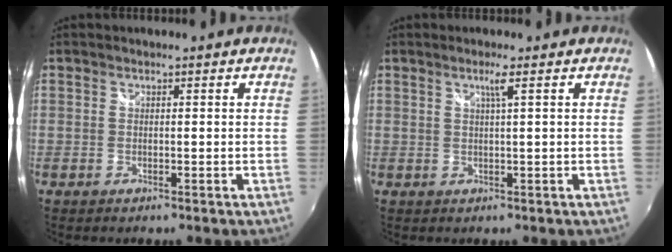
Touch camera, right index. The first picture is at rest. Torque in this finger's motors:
{"motor_torque": [0.33, 0.11, 0.12, 0.01]}